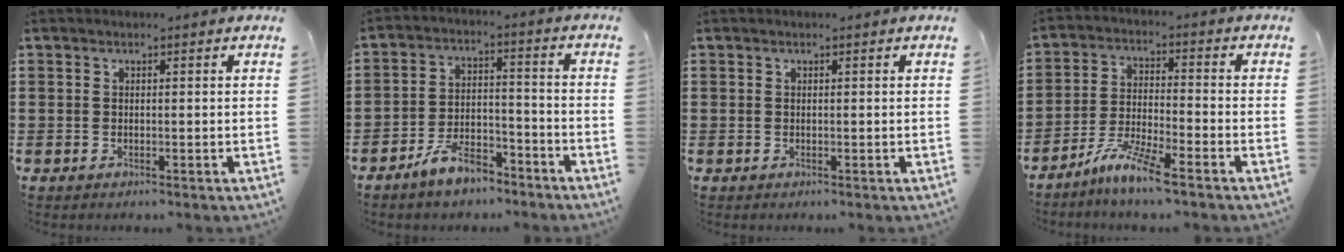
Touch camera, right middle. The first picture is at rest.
{"total": 7.0, "force": [-5.9, 2.3, 3.0], "torque": [-0.065, 0.009, -0.115]}
{"total": 0.0}
{"total": 7.7, "force": [-6.1, -0.2, 4.7], "torque": [-0.100, -0.015, -0.119]}